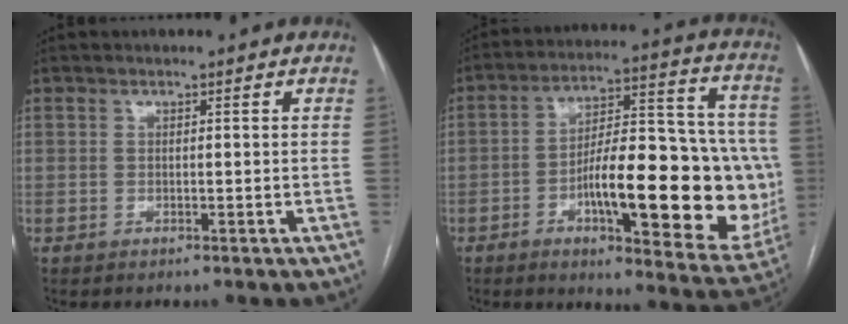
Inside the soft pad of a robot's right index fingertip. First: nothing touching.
{"total": 24.8, "force": [-4.9, 7.1, 23.2], "torque": [-0.274, 0.024, -0.056]}